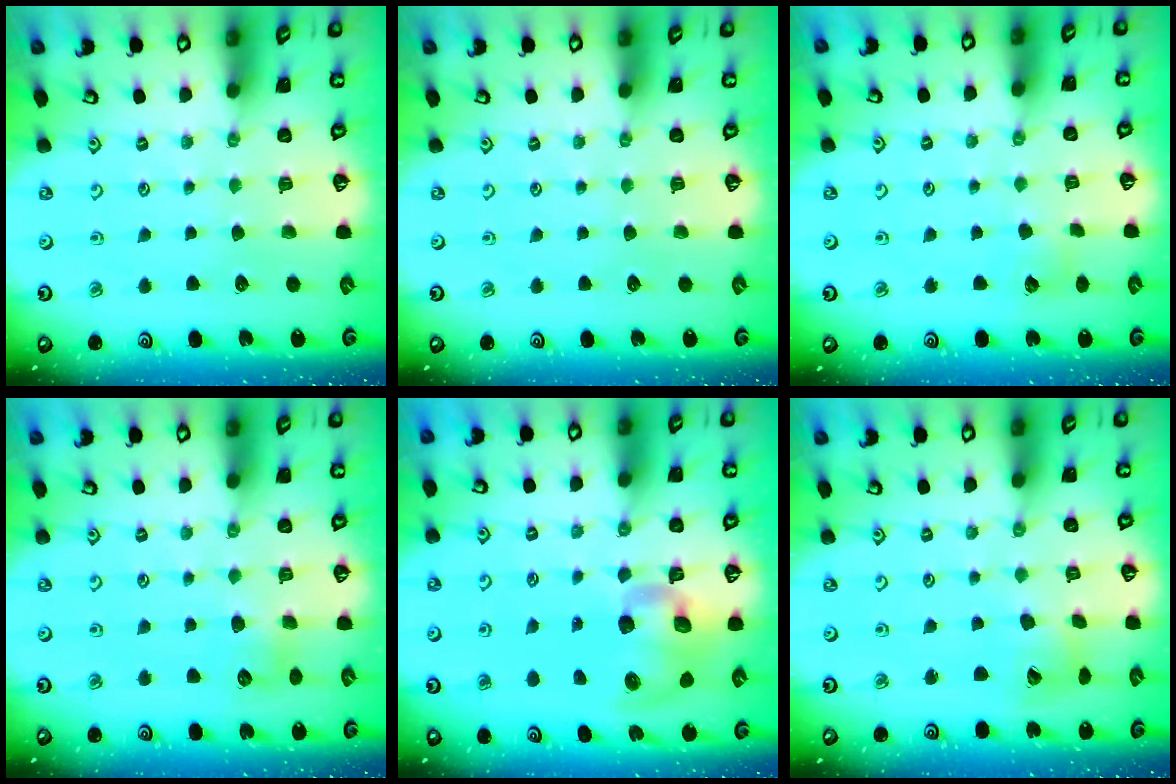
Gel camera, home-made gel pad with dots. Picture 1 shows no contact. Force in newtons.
{"total": 0.0}
{"total": 4.2, "press": 4.2, "slide": 0.2}
{"total": 4.9, "press": 4.8, "slide": 0.5}
{"total": 11.5, "press": 11.4, "slide": 1.9}
{"total": 9.5, "press": 9.4, "slide": 1.3}